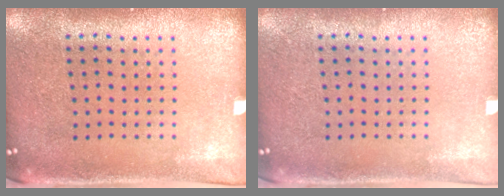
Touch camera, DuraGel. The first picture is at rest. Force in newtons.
{"total": 0.0}